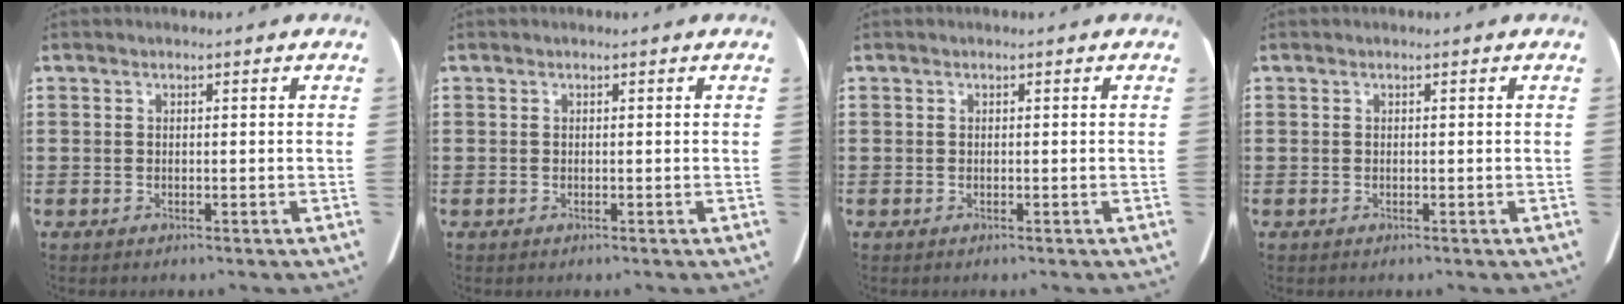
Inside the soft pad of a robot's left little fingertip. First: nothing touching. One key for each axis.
{"total": 0.0}
{"total": 0.0}
{"total": 0.0}